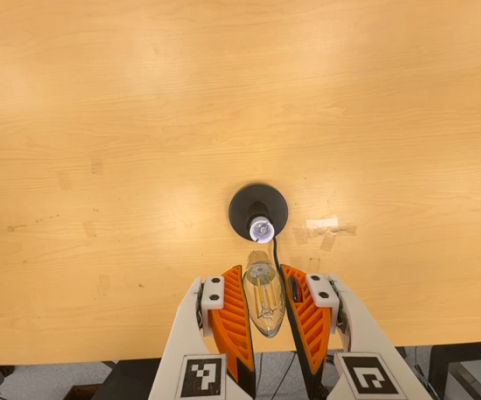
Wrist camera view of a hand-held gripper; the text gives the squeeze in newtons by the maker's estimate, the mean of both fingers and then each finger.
{"total": 13.2, "left": 14.1, "right": 12.2}